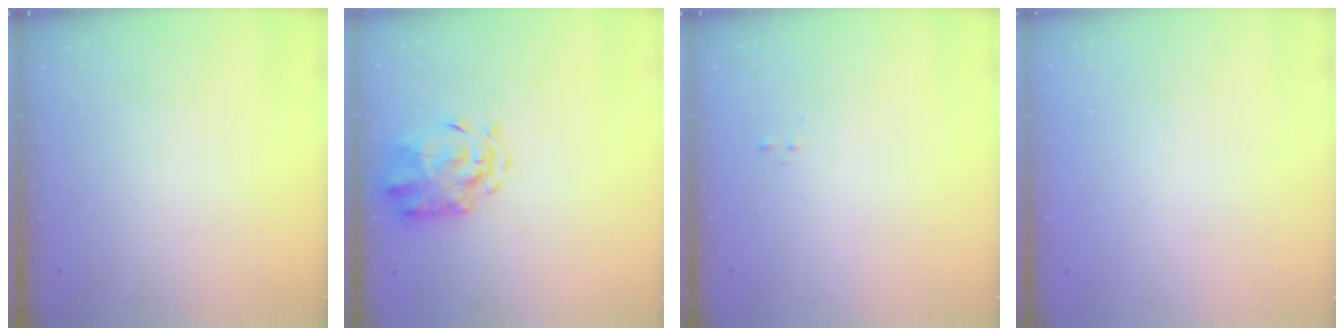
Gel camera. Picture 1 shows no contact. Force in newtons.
{"total": 3.9, "press": 3.7, "slide": 1.1}
{"total": 0.0}
{"total": 1.8, "press": 1.8, "slide": 0.2}